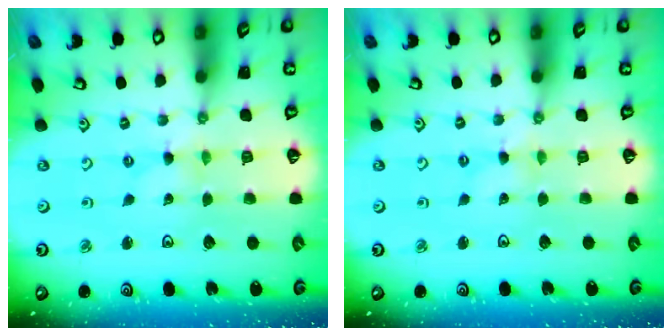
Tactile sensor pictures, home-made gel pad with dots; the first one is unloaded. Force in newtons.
{"total": 1.1, "press": 1.1, "slide": 0.2}